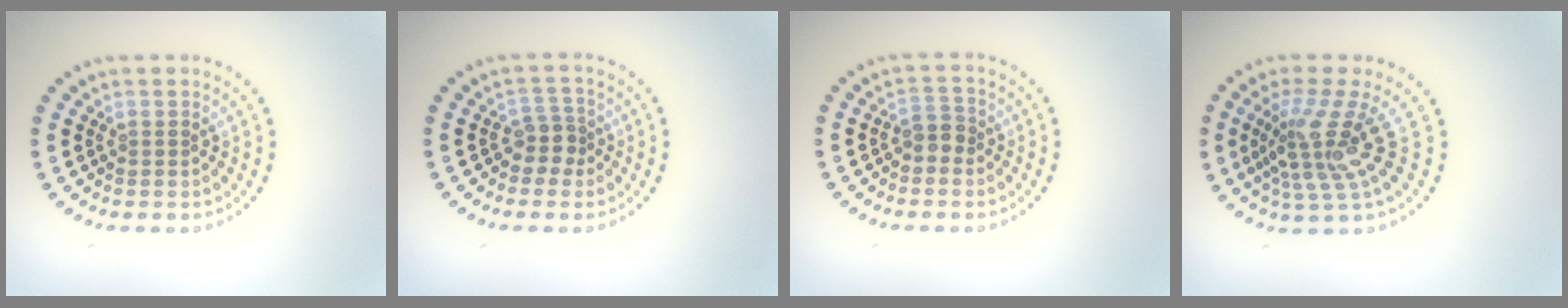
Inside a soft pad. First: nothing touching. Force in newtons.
{"total": 2.0, "press": 1.6, "slide": 1.3}
{"total": 1.6, "press": 1.4, "slide": 0.8}
{"total": 4.7, "press": 3.2, "slide": 3.5}